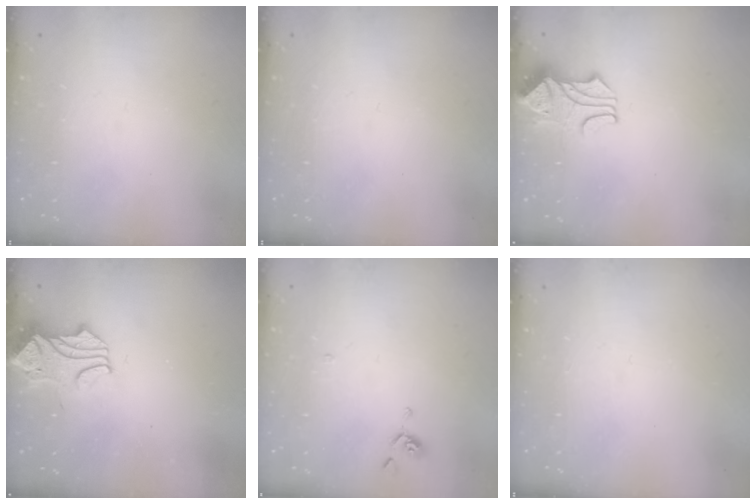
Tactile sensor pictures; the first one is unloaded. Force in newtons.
{"total": 0.0}
{"total": 1.7, "press": 1.4, "slide": 1.0}
{"total": 1.7, "press": 1.2, "slide": 1.1}
{"total": 0.9, "press": 0.9, "slide": 0.3}
{"total": 0.0}